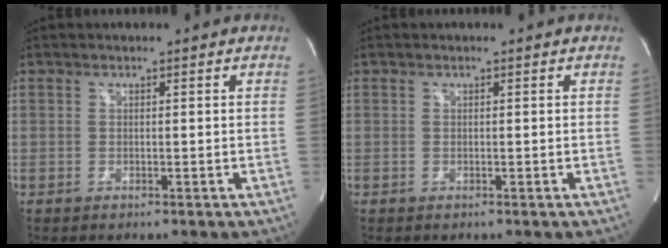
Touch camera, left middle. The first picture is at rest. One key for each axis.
{"total": 0.0}